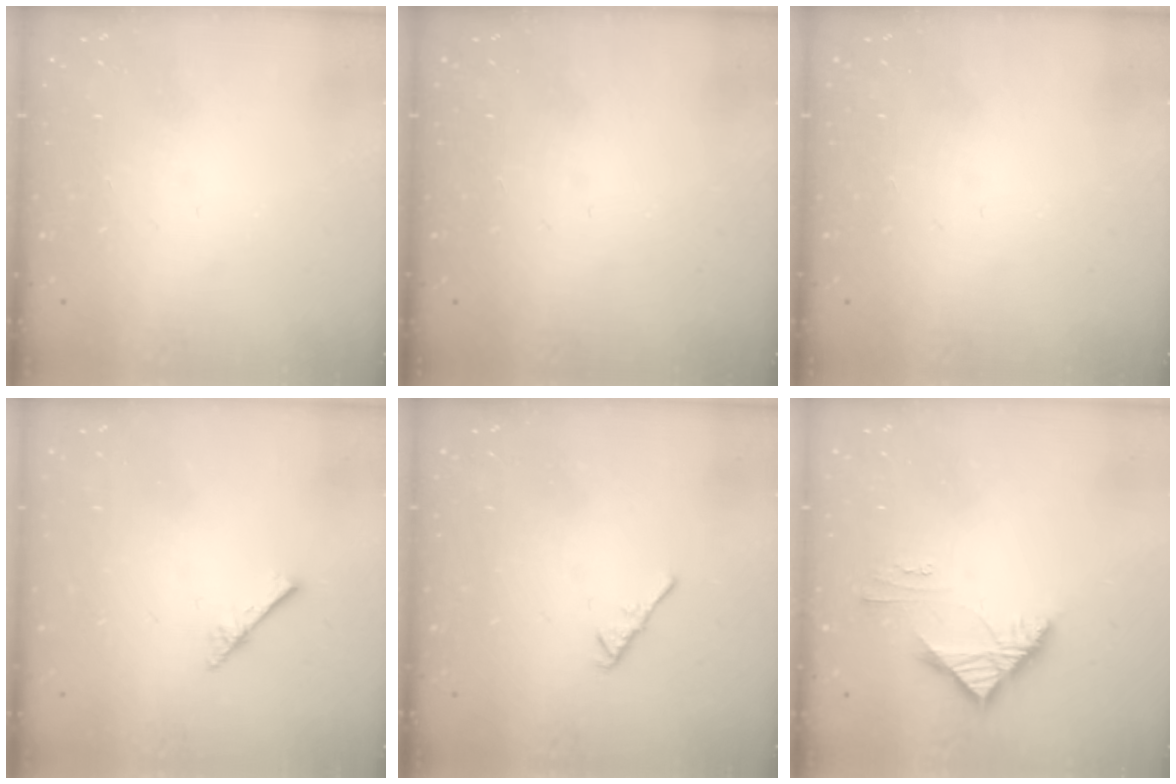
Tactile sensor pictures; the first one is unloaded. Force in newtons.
{"total": 0.0}
{"total": 0.0}
{"total": 2.3, "press": 2.3, "slide": 0.2}
{"total": 2.4, "press": 2.3, "slide": 0.6}
{"total": 4.3, "press": 4.3, "slide": 0.5}